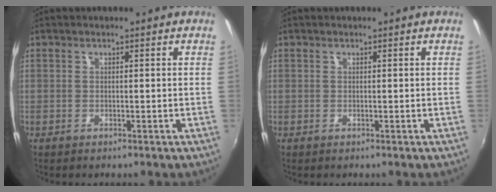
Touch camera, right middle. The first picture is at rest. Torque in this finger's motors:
{"motor_torque": [0.00, 0.00, 0.00, 0.00]}